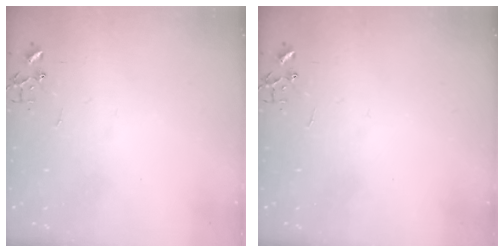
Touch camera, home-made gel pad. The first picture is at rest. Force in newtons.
{"total": 0.0}